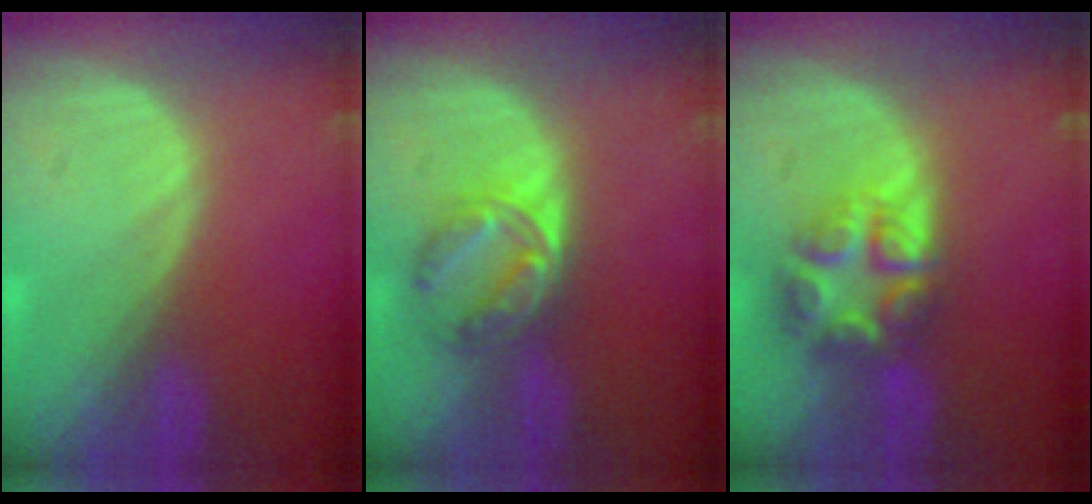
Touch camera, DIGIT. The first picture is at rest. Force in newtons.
{"total": 5.8, "press": 5.5, "slide": 1.7}
{"total": 8.0, "press": 6.9, "slide": 4.0}